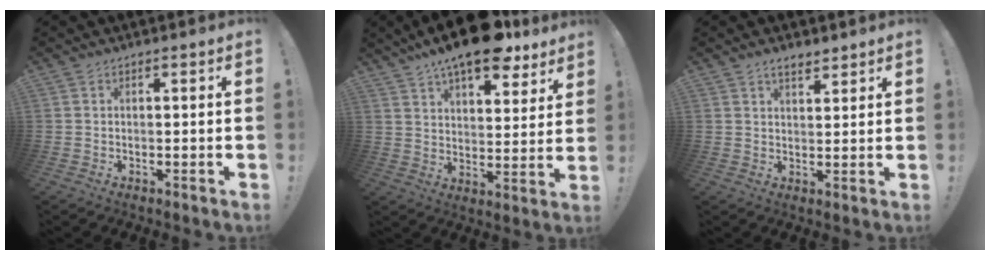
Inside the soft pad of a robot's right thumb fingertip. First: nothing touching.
{"total": 15.1, "force": [11.3, 5.1, 8.6], "torque": [-0.134, -0.073, 0.193]}
{"total": 3.7, "force": [3.0, 1.4, 1.7], "torque": [-0.020, -0.017, 0.052]}